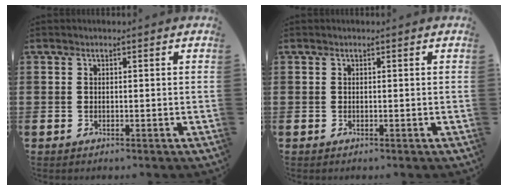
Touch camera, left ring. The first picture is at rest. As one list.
[{"total": 0.0}]